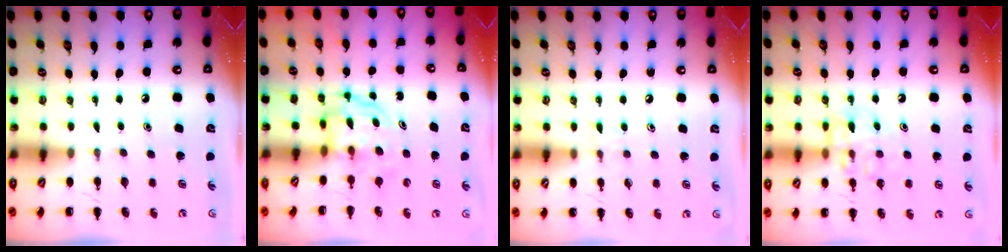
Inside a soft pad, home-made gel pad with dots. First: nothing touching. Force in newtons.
{"total": 3.8, "press": 3.8, "slide": 0.2}
{"total": 5.4, "press": 5.0, "slide": 2.1}
{"total": 10.9, "press": 10.9, "slide": 0.8}